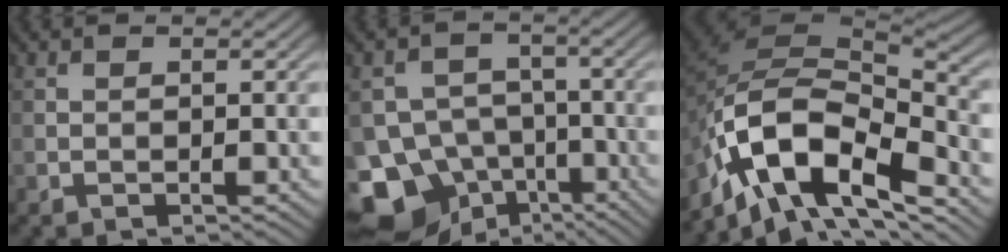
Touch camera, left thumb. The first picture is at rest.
{"total": 14.0, "force": [-8.5, 10.3, 4.3], "torque": [-0.108, -0.038, -0.136]}
{"total": 14.5, "force": [-7.1, 6.9, 10.6], "torque": [-0.208, -0.002, -0.140]}